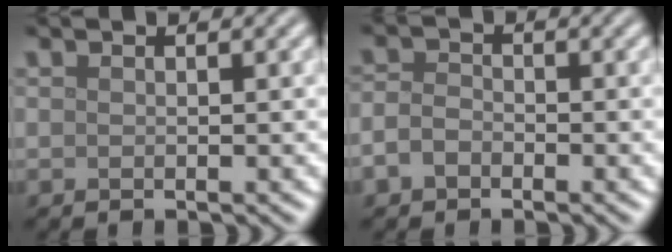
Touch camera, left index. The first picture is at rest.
{"total": 1.9, "force": [-1.0, 1.4, 0.9], "torque": [-0.018, 0.002, -0.026]}